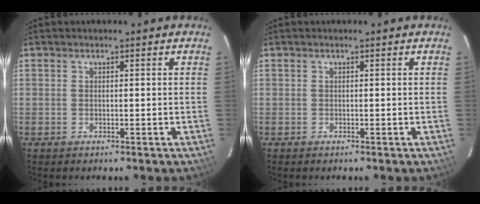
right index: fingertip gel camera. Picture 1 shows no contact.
{"total": 0.0}